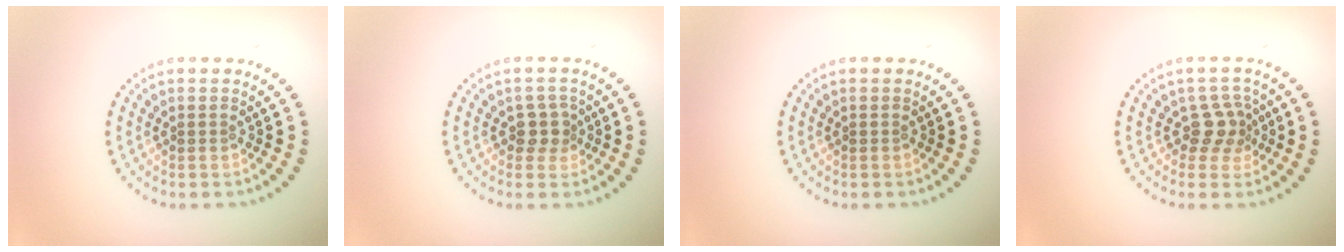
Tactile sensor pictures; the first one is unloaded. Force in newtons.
{"total": 1.7, "press": 1.5, "slide": 0.8}
{"total": 0.0}
{"total": 2.3, "press": 1.8, "slide": 1.5}